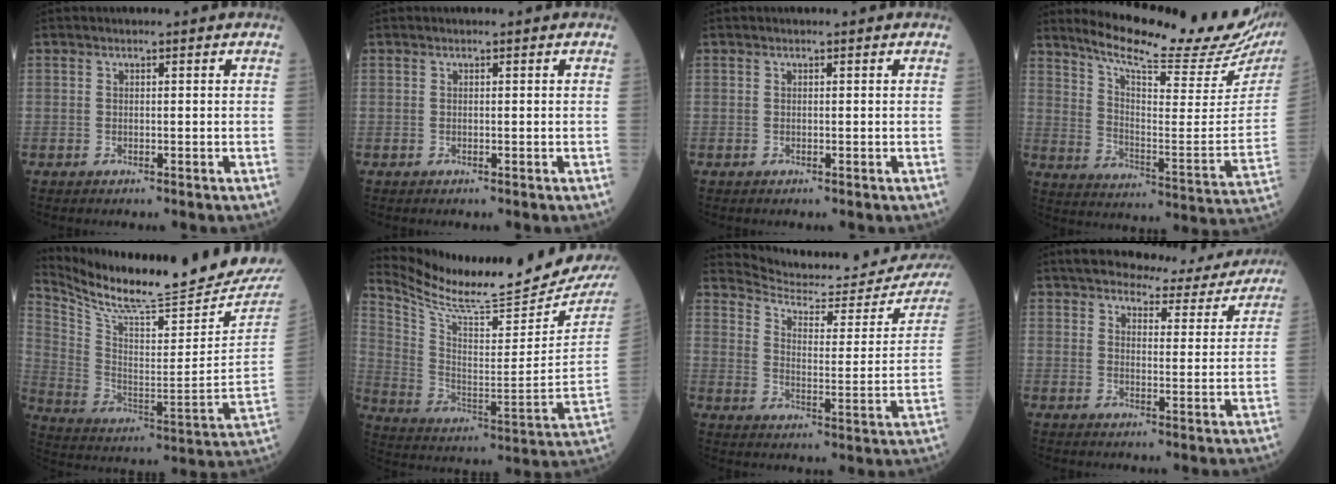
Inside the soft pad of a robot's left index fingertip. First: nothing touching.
{"total": 0.0}
{"total": 0.0}
{"total": 23.3, "force": [20.6, 2.2, 10.6], "torque": [-0.165, -0.073, 0.279]}
{"total": 22.4, "force": [21.2, -0.4, 7.2], "torque": [-0.145, -0.118, 0.320]}
{"total": 22.8, "force": [21.5, 0.9, 7.7], "torque": [-0.145, -0.103, 0.323]}
{"total": 22.4, "force": [21.7, 3.3, 4.7], "torque": [-0.050, -0.088, 0.272]}
{"total": 10.6, "force": [9.9, 2.4, 2.8], "torque": [-0.023, -0.006, 0.118]}